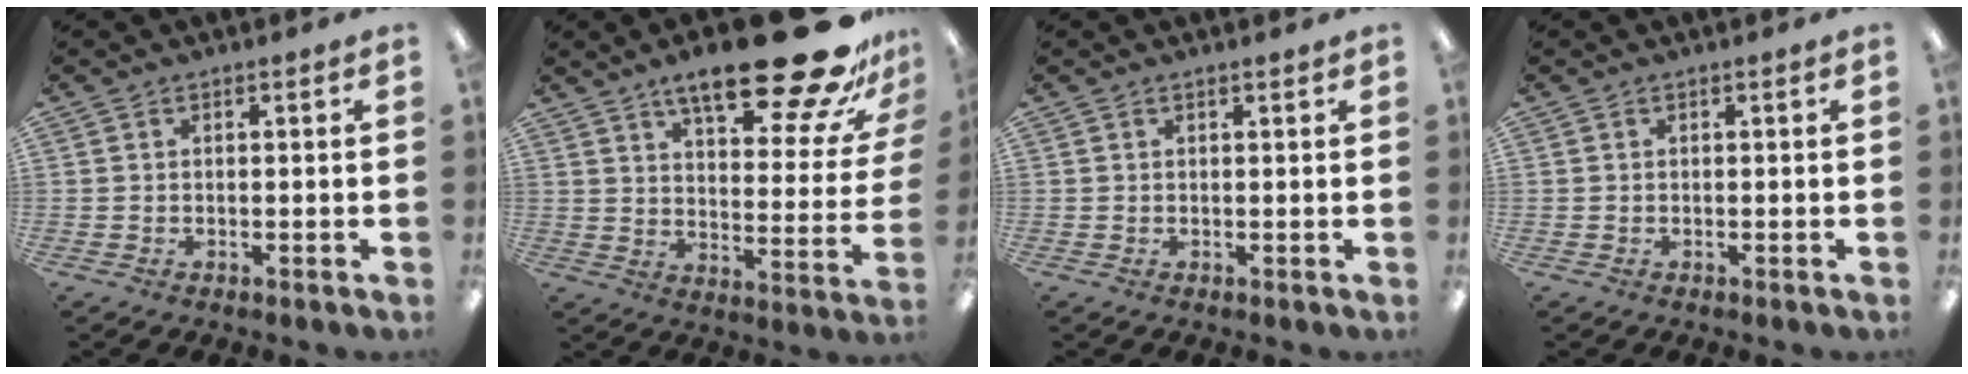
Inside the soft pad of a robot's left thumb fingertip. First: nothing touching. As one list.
[{"total": 24.6, "force": [16.9, 7.0, 16.4], "torque": [-0.224, -0.116, 0.268]}, {"total": 0.6, "force": [0.5, 0.0, 0.4], "torque": [-0.009, 0.001, 0.009]}, {"total": 0.0}]